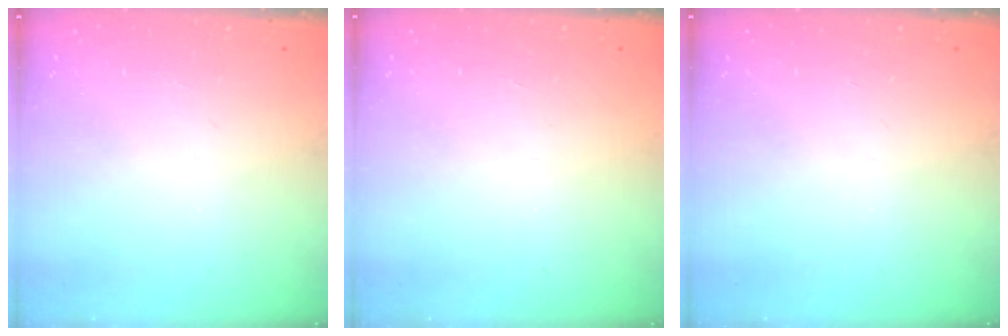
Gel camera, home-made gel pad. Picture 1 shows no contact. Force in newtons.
{"total": 1.5, "press": 1.5, "slide": 0.1}
{"total": 0.0}